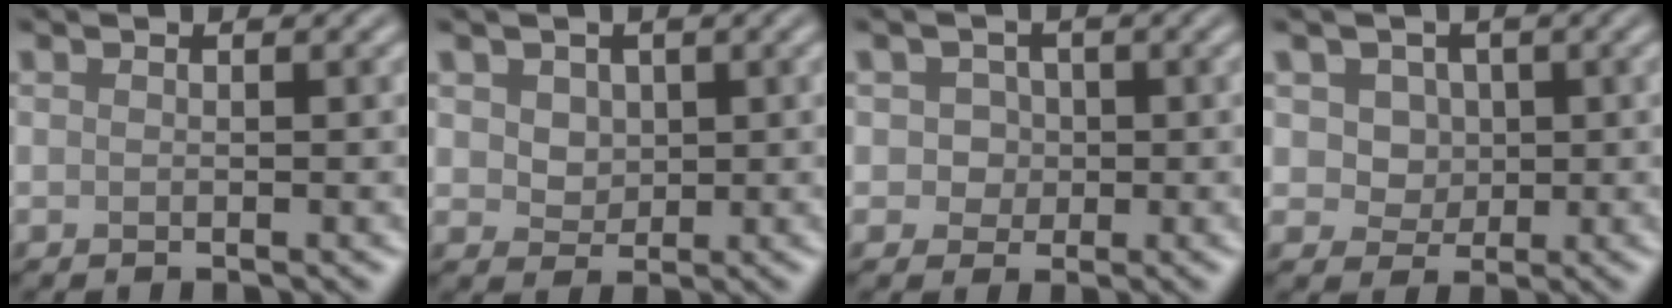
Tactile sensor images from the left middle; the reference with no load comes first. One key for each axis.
{"total": 3.1, "fx": 1.4, "fy": 2.3, "fz": 1.5, "tx": -0.043, "ty": 0.002, "tz": 0.034}
{"total": 2.6, "fx": 0.6, "fy": 2.3, "fz": 1.1, "tx": -0.002, "ty": 0.014, "tz": 0.003}
{"total": 4.6, "fx": 1.9, "fy": 3.6, "fz": 2.1, "tx": -0.040, "ty": 0.004, "tz": 0.026}